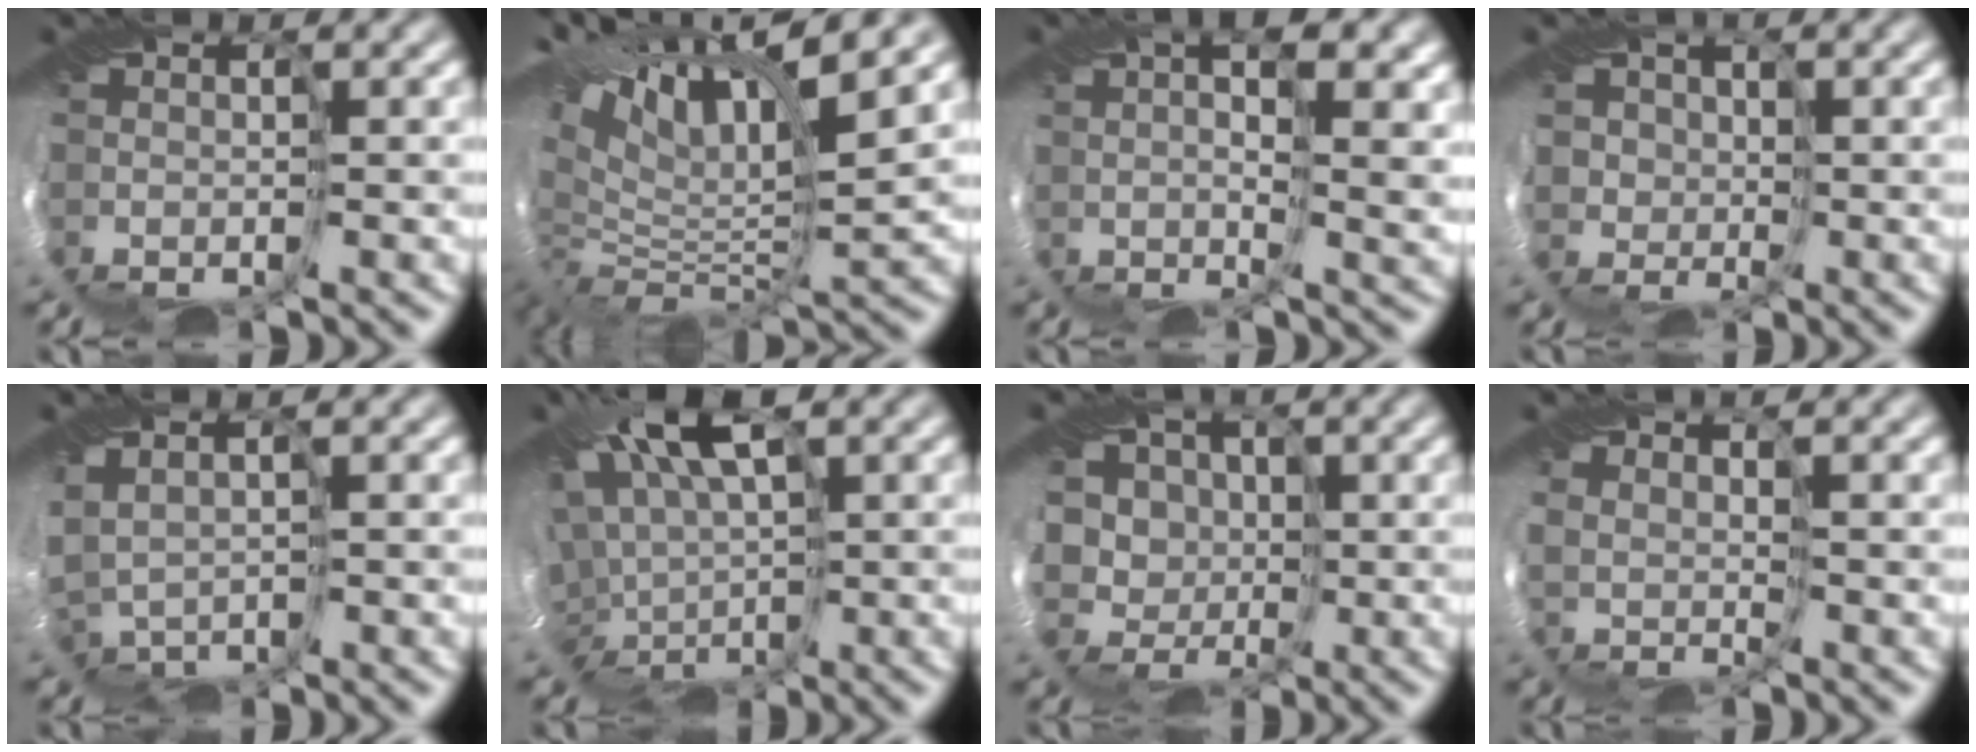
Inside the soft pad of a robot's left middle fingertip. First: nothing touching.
{"total": 11.3, "force": [6.5, 4.5, 8.1], "torque": [-0.188, 0.013, 0.126]}
{"total": 6.8, "force": [3.1, 2.4, 5.5], "torque": [-0.081, 0.023, 0.042]}
{"total": 2.8, "force": [1.9, 0.9, -1.8], "torque": [0.014, -0.001, 0.040]}
{"total": 1.9, "force": [1.1, 1.4, 0.9], "torque": [-0.034, 0.004, 0.033]}
{"total": 9.5, "force": [2.3, 5.6, 7.3], "torque": [-0.151, -0.021, 0.066]}
{"total": 4.7, "force": [3.1, 3.6, 0.0], "torque": [-0.015, 0.012, 0.050]}
{"total": 2.6, "force": [1.9, -1.2, -1.4], "torque": [0.016, -0.001, 0.039]}